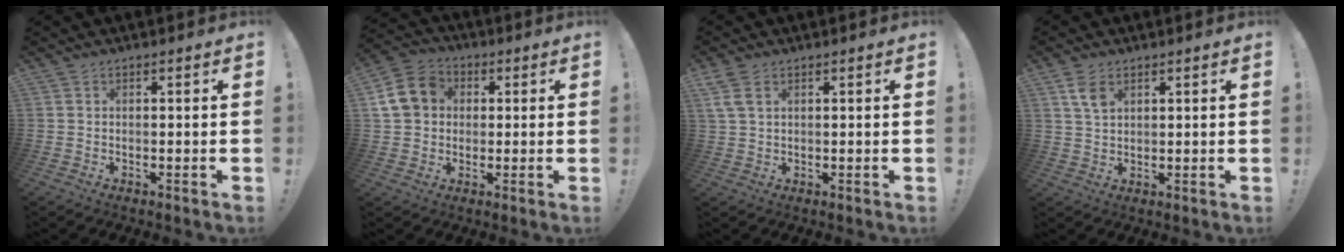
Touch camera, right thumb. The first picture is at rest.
{"total": 12.5, "force": [2.3, 10.7, 6.0], "torque": [-0.103, 0.011, 0.051]}
{"total": 4.9, "force": [2.4, 2.6, 3.3], "torque": [-0.073, -0.001, 0.046]}
{"total": 4.9, "force": [2.5, 2.7, 3.2], "torque": [-0.053, -0.009, 0.046]}